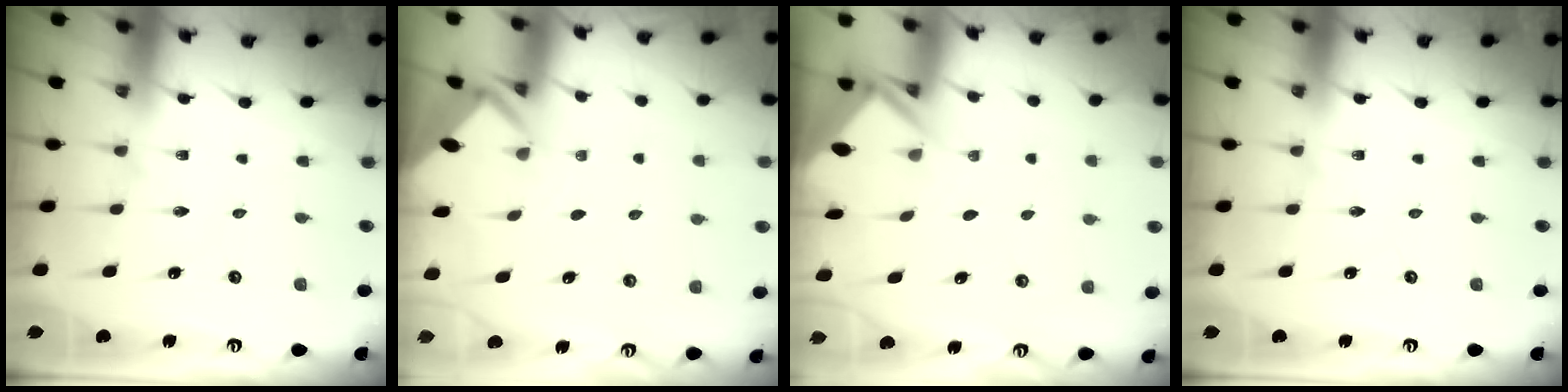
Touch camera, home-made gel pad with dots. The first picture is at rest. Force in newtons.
{"total": 1.9, "press": 1.9, "slide": 0.2}
{"total": 2.6, "press": 2.6, "slide": 0.1}
{"total": 0.0}